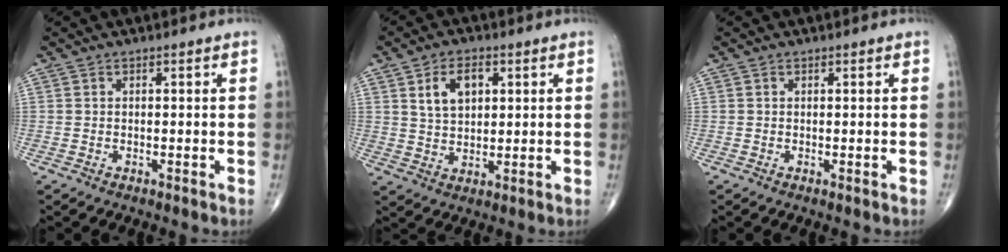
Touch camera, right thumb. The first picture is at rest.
{"total": 7.2, "force": [2.6, 4.5, 5.1], "torque": [-0.073, -0.007, 0.051]}
{"total": 0.0}